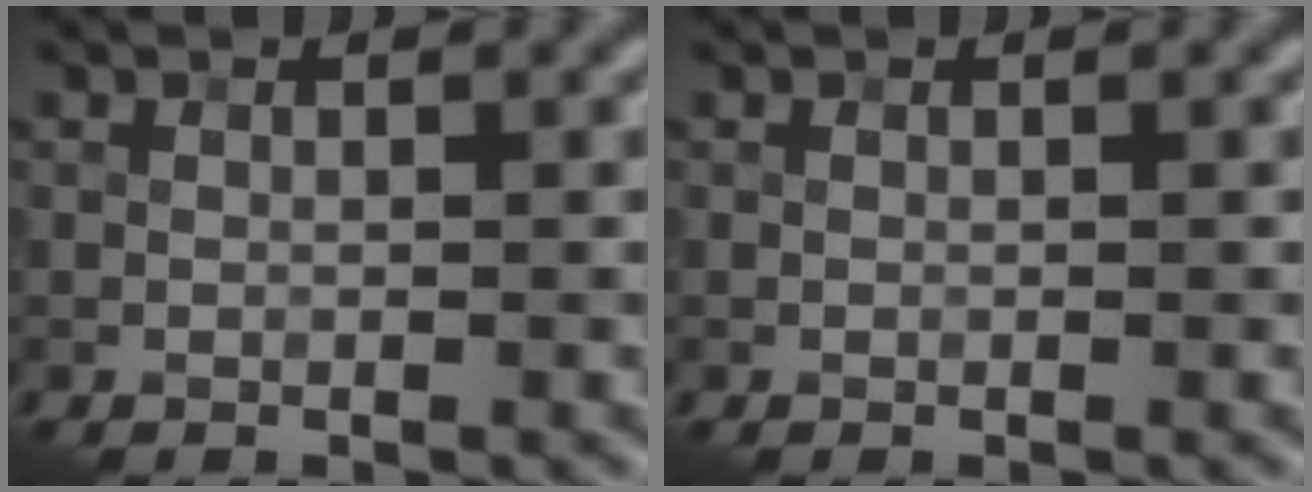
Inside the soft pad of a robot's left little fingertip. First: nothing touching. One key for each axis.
{"total": 0.0}